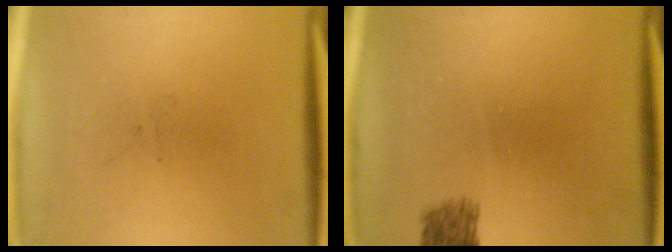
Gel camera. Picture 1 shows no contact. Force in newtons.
{"total": 2.5}